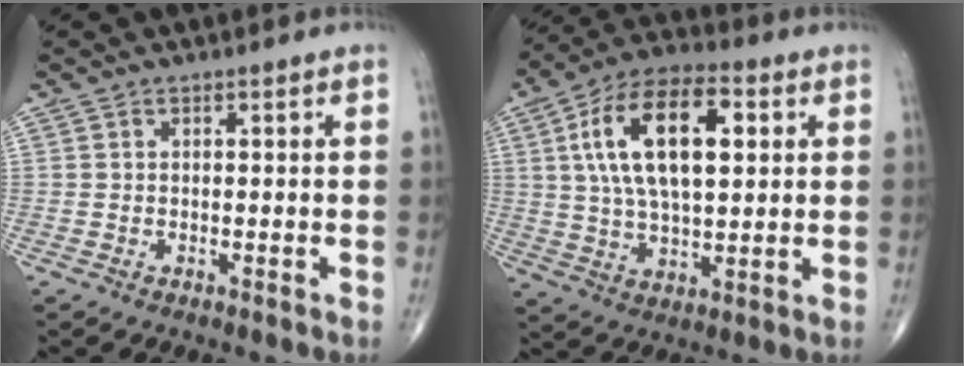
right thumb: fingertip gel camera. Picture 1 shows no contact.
{"total": 18.3, "force": [4.4, 8.9, 15.3], "torque": [-0.265, 0.007, 0.073]}